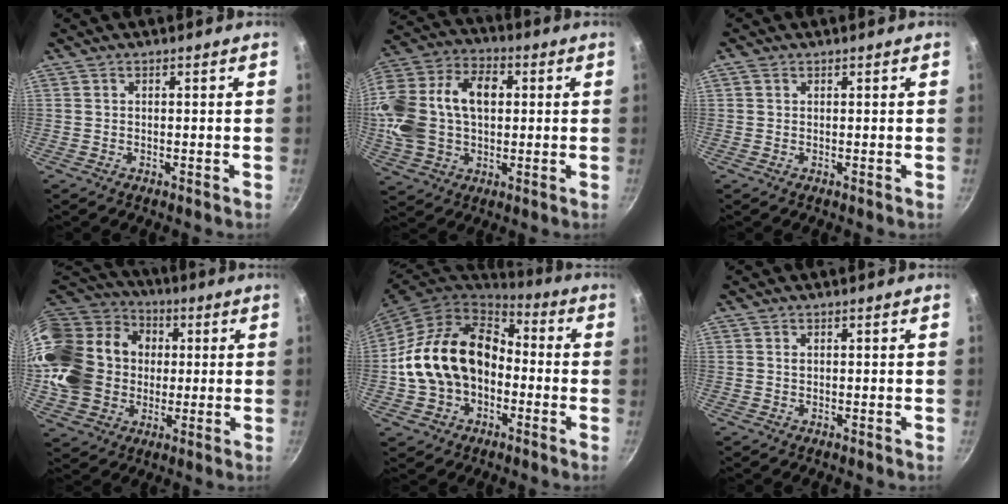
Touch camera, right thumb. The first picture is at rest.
{"total": 20.9, "force": [2.1, 14.4, 15.1], "torque": [-0.287, 0.037, 0.031]}
{"total": 0.8, "force": [0.3, 0.7, 0.3], "torque": [-0.008, 0.001, 0.003]}
{"total": 25.7, "force": [2.0, 21.1, 14.5], "torque": [-0.275, 0.043, 0.046]}
{"total": 19.4, "force": [-1.9, 14.4, 12.8], "torque": [-0.215, 0.056, -0.037]}
{"total": 0.6, "force": [0.2, 0.4, 0.4], "torque": [-0.005, 0.001, 0.003]}